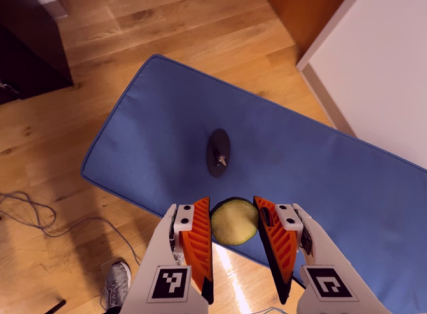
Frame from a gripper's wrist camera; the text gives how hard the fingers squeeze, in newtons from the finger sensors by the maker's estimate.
{"total": 8.4, "left": 8.2, "right": 8.7}